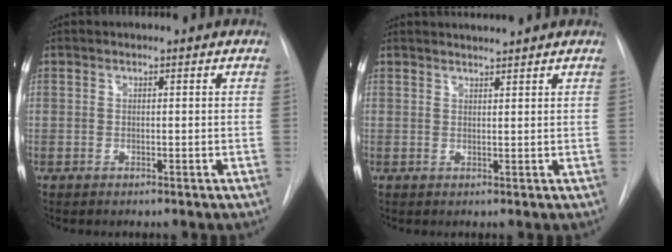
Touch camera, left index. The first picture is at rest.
{"total": 1.6, "force": [1.5, -0.5, 0.2], "torque": [-0.002, 0.005, 0.029]}